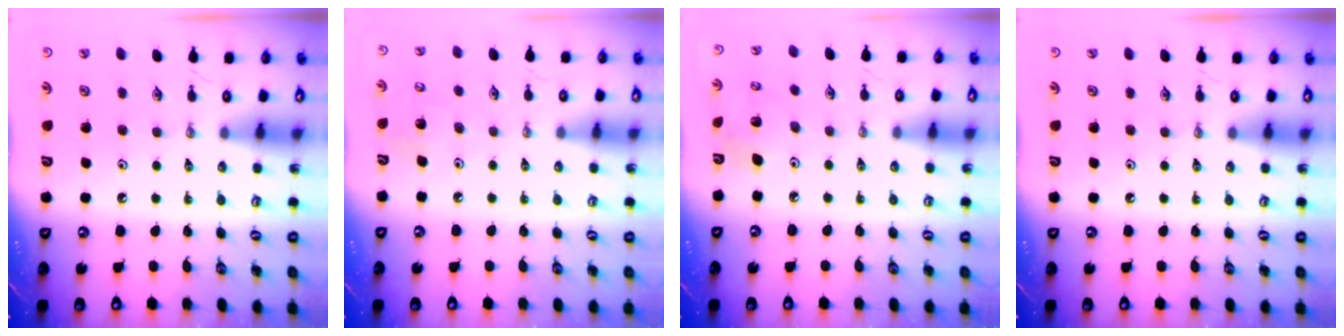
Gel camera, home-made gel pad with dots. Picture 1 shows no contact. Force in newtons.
{"total": 6.1, "press": 6.0, "slide": 0.4}
{"total": 5.9, "press": 5.6, "slide": 1.6}
{"total": 0.0}